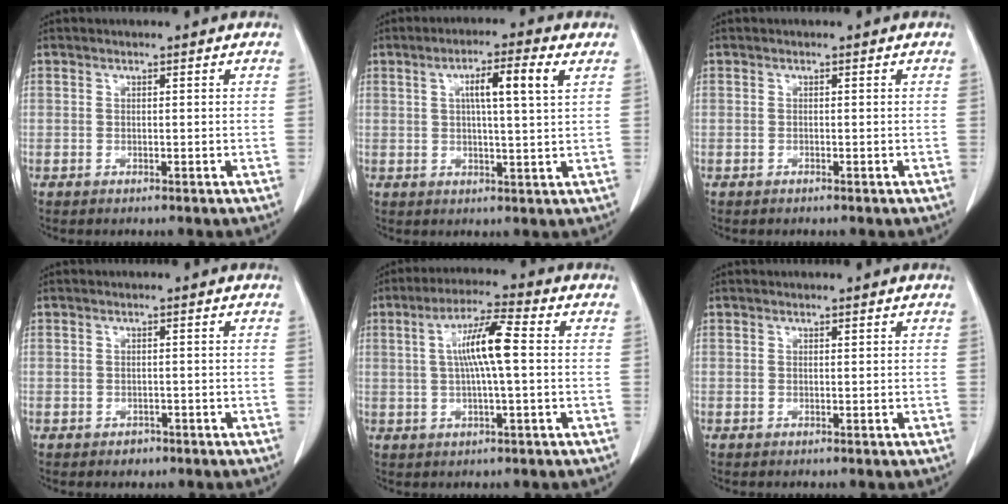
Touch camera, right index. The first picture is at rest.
{"total": 7.1, "force": [2.5, 0.1, 6.6], "torque": [-0.113, 0.006, 0.039]}
{"total": 0.0}
{"total": 1.4, "force": [-0.9, 1.0, 0.3], "torque": [-0.005, 0.002, -0.012]}
{"total": 8.1, "force": [0.8, 0.6, 8.1], "torque": [-0.153, 0.011, 0.010]}
{"total": 0.0}